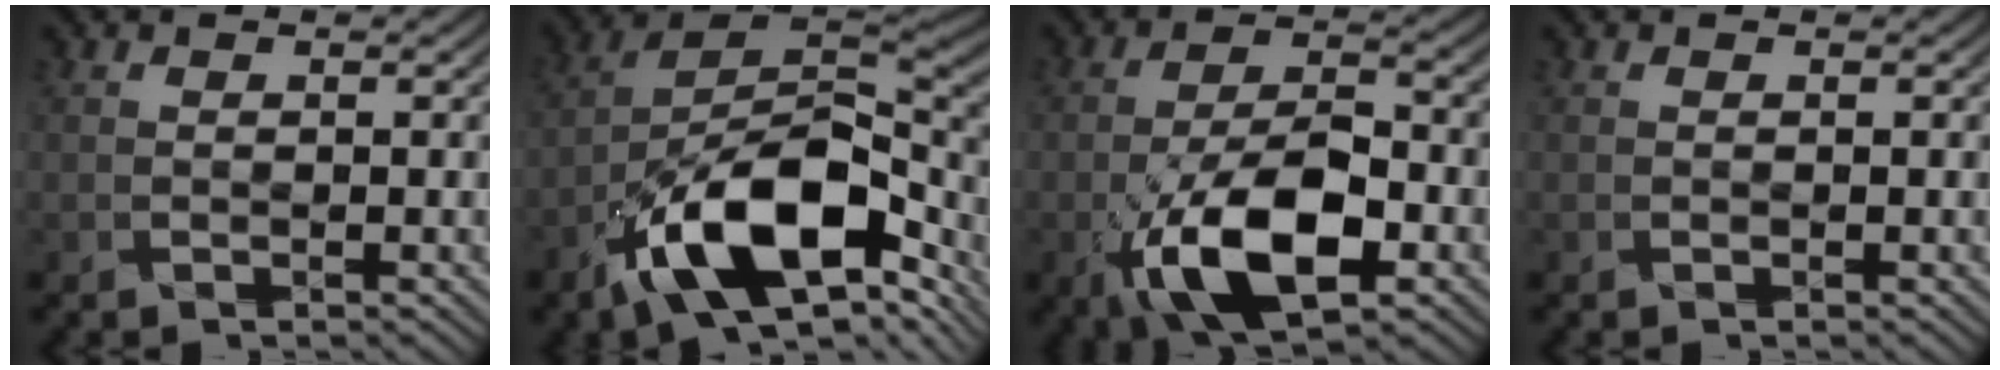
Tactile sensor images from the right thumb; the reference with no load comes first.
{"total": 16.2, "force": [-8.8, 7.3, 11.5], "torque": [-0.191, -0.019, -0.164]}
{"total": 11.5, "force": [-5.0, 5.2, 9.0], "torque": [-0.170, -0.008, -0.093]}
{"total": 0.0}